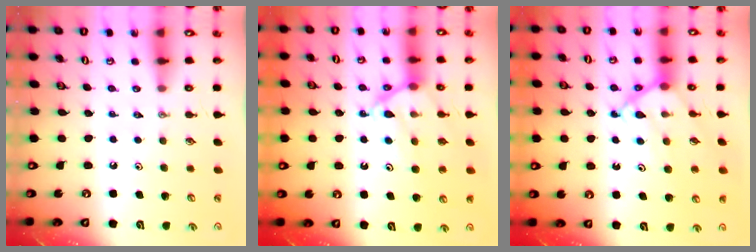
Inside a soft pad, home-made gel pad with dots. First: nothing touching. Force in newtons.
{"total": 13.9, "press": 13.8, "slide": 1.2}
{"total": 13.7, "press": 13.6, "slide": 2.0}